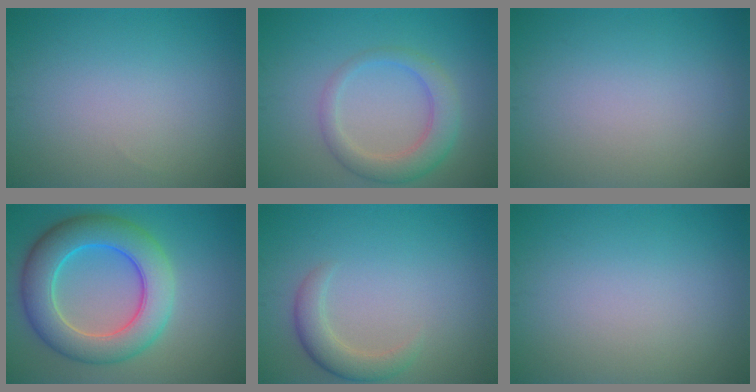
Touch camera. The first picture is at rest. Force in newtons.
{"total": 3.8, "press": 3.8, "slide": 0.1}
{"total": 0.0}
{"total": 8.7, "press": 8.7, "slide": 0.1}
{"total": 2.8, "press": 2.8, "slide": 0.0}
{"total": 0.0}